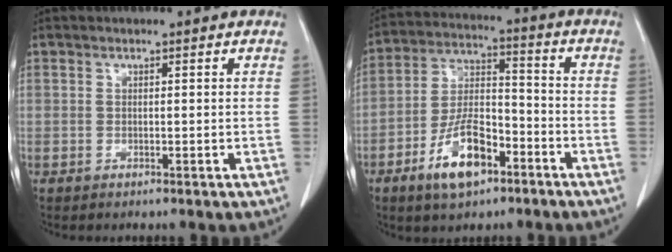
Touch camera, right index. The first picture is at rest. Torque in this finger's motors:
{"motor_torque": [0.95, -0.87, -0.02, -0.07]}